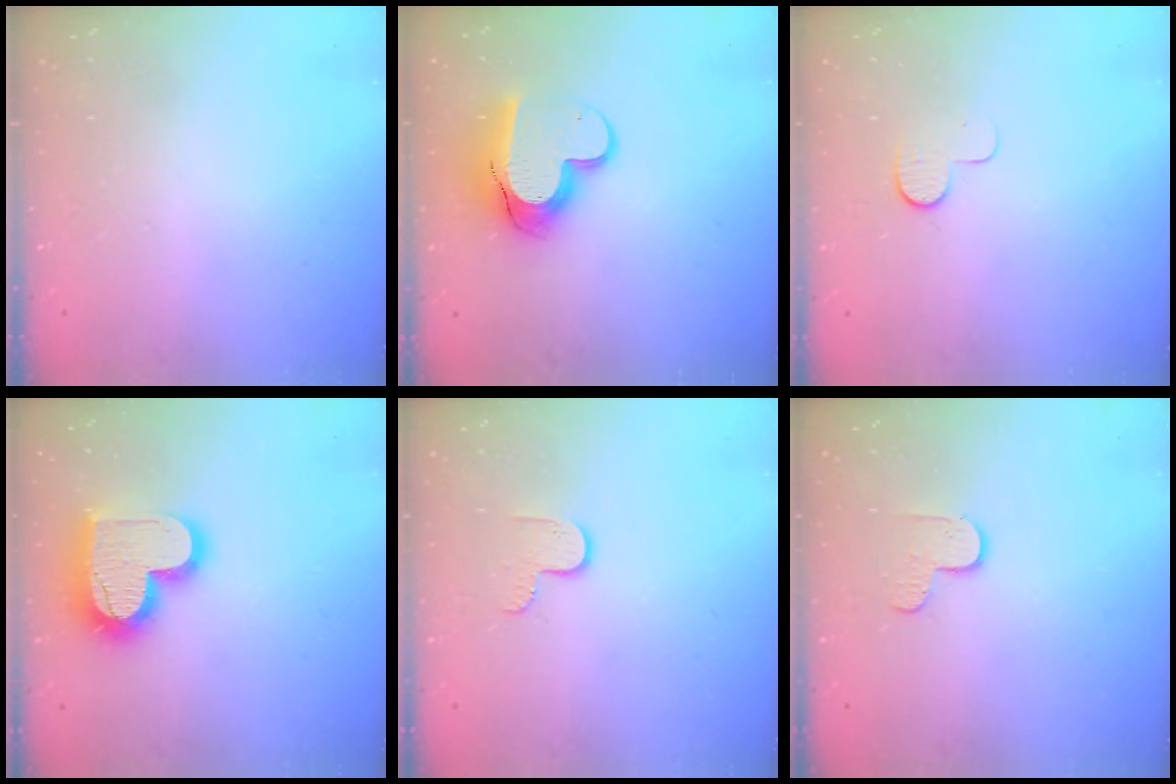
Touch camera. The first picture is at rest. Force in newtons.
{"total": 11.8, "press": 11.8, "slide": 1.0}
{"total": 7.6, "press": 7.5, "slide": 0.7}
{"total": 17.0, "press": 16.9, "slide": 1.3}
{"total": 5.2, "press": 5.2, "slide": 0.5}
{"total": 3.3, "press": 3.3, "slide": 0.3}